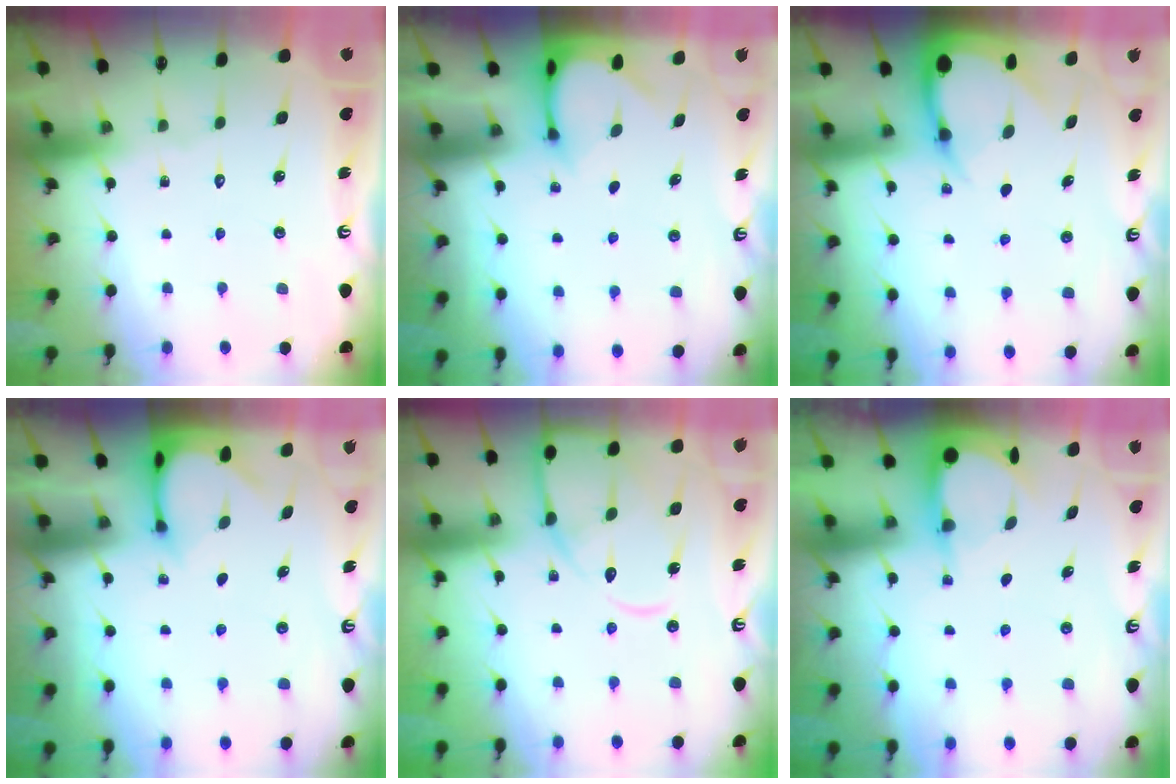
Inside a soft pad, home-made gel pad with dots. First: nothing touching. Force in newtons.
{"total": 3.3, "press": 3.3, "slide": 0.3}
{"total": 5.4, "press": 5.4, "slide": 0.7}
{"total": 3.3, "press": 3.3, "slide": 0.3}
{"total": 12.1, "press": 12.0, "slide": 1.2}
{"total": 3.9, "press": 3.8, "slide": 0.3}